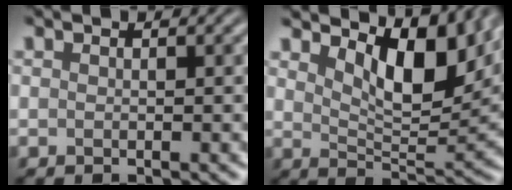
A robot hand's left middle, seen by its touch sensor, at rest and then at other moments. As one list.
[{"total": 7.7, "force": [4.1, 3.1, 5.8], "torque": [-0.089, -0.005, 0.064]}]